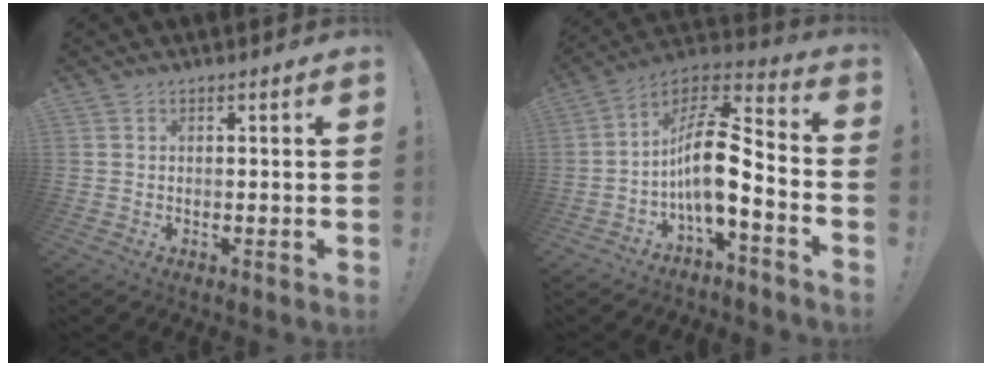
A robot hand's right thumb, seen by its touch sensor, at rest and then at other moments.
{"total": 14.9, "force": [-2.1, 6.2, 13.4], "torque": [-0.253, 0.009, -0.034]}